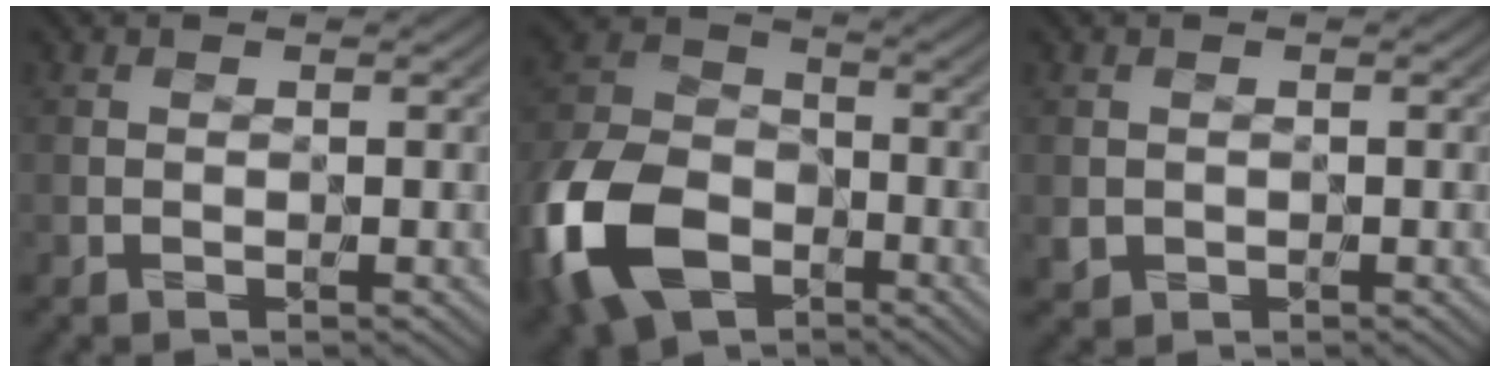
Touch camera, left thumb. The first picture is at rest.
{"total": 16.2, "force": [-7.4, 10.4, 10.0], "torque": [-0.274, -0.036, -0.161]}
{"total": 1.0, "force": [-0.1, 1.0, 0.0], "torque": [0.001, -0.007, -0.004]}